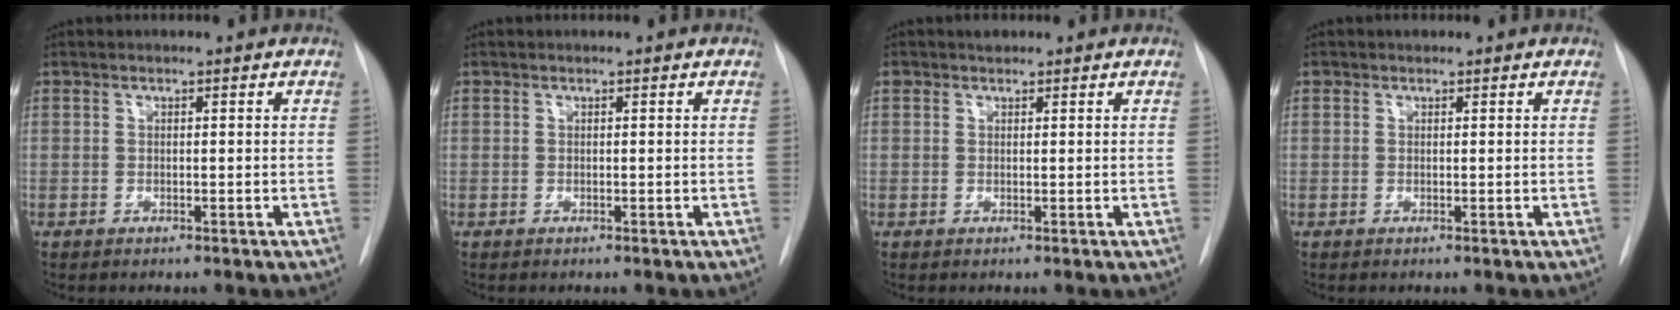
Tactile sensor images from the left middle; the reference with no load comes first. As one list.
[{"total": 0.0}, {"total": 1.3, "force": [1.0, 0.8, 0.2], "torque": [-0.006, 0.013, 0.015]}, {"total": 0.6, "force": [0.4, 0.4, 0.0], "torque": [0.001, 0.006, 0.005]}]